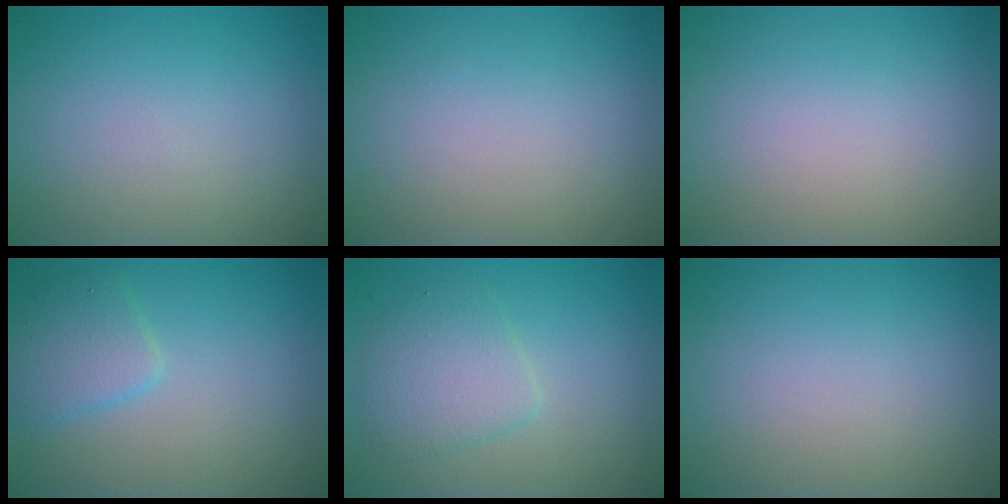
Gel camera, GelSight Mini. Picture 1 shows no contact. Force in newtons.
{"total": 0.0}
{"total": 0.0}
{"total": 2.7, "press": 2.7, "slide": 0.1}
{"total": 3.4, "press": 3.4, "slide": 0.1}
{"total": 0.0}